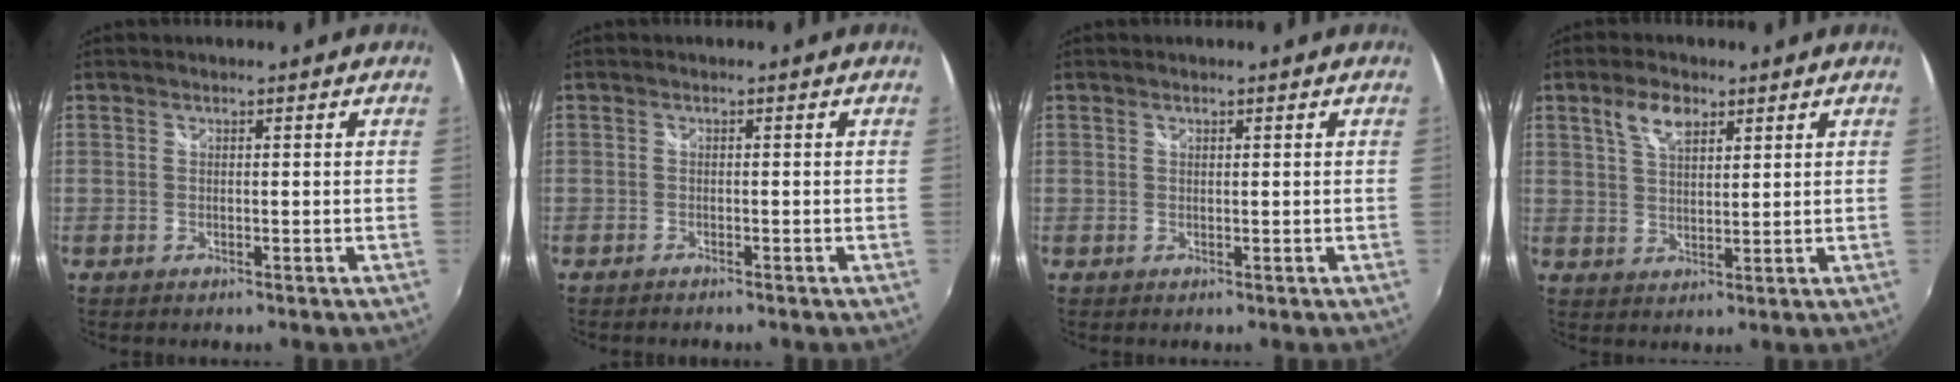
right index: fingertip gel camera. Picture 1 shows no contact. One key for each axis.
{"total": 1.0, "fx": -1.0, "fy": 0.3, "fz": 0.2, "tx": -0.010, "ty": -0.003, "tz": -0.019}
{"total": 0.0}
{"total": 5.6, "fx": 3.2, "fy": 2.8, "fz": 3.7, "tx": -0.067, "ty": 0.010, "tz": 0.059}